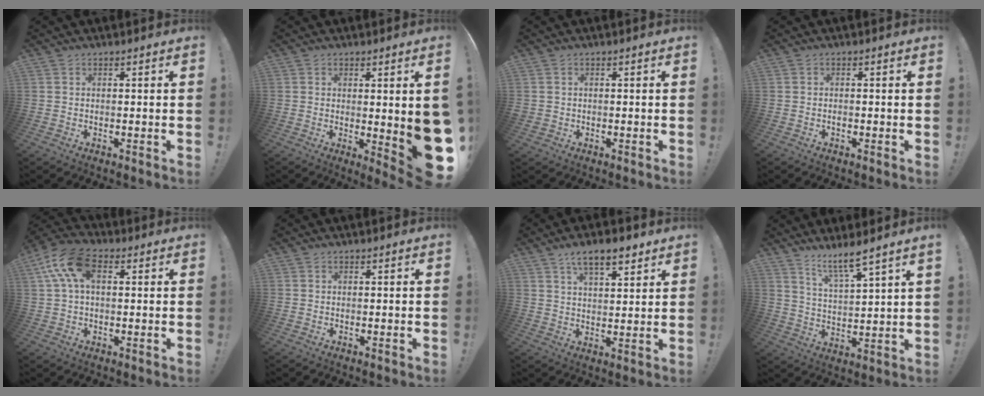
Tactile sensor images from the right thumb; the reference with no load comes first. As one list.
[{"total": 9.5, "force": [0.7, 1.6, 9.3], "torque": [-0.102, -0.041, 0.018]}, {"total": 1.3, "force": [0.3, 1.2, 0.3], "torque": [-0.006, 0.001, 0.006]}, {"total": 0.6, "force": [-0.5, 0.2, 0.1], "torque": [-0.003, 0.000, -0.010]}, {"total": 13.1, "force": [3.9, 7.6, 9.8], "torque": [-0.187, -0.001, 0.074]}, {"total": 0.0}, {"total": 8.9, "force": [5.9, 3.1, 5.8], "torque": [-0.083, -0.027, 0.104]}, {"total": 8.8, "force": [7.1, 0.3, 5.1], "torque": [-0.088, -0.048, 0.120]}]